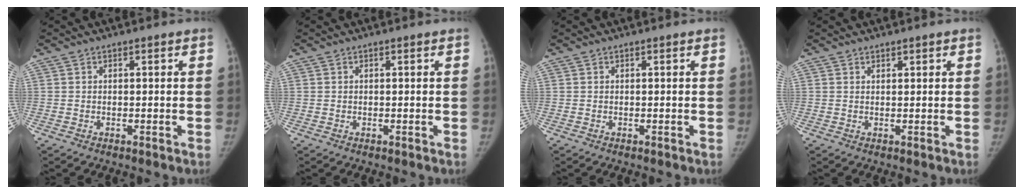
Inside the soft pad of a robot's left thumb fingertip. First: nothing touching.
{"total": 0.0}
{"total": 0.0}
{"total": 0.7, "force": [0.7, 0.3, 0.2], "torque": [0.004, -0.004, 0.009]}